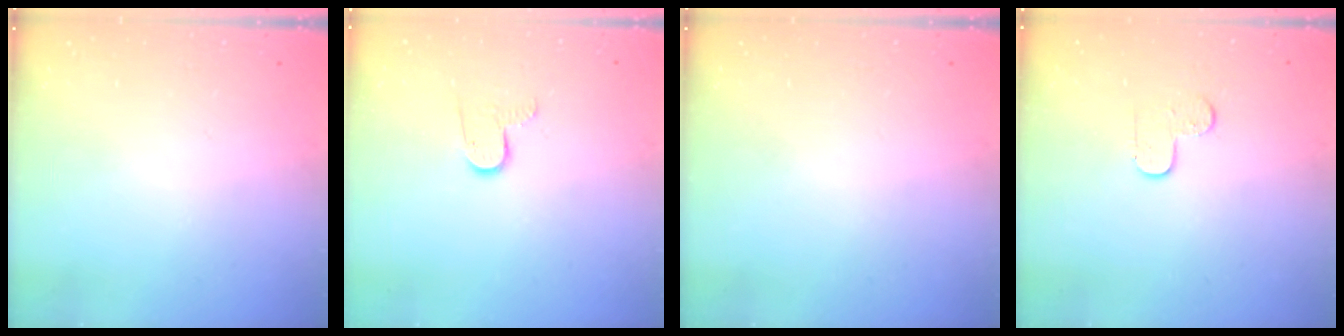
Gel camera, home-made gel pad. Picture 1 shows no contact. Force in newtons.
{"total": 7.6, "press": 7.6, "slide": 0.7}
{"total": 0.0}
{"total": 4.3, "press": 4.3, "slide": 0.4}